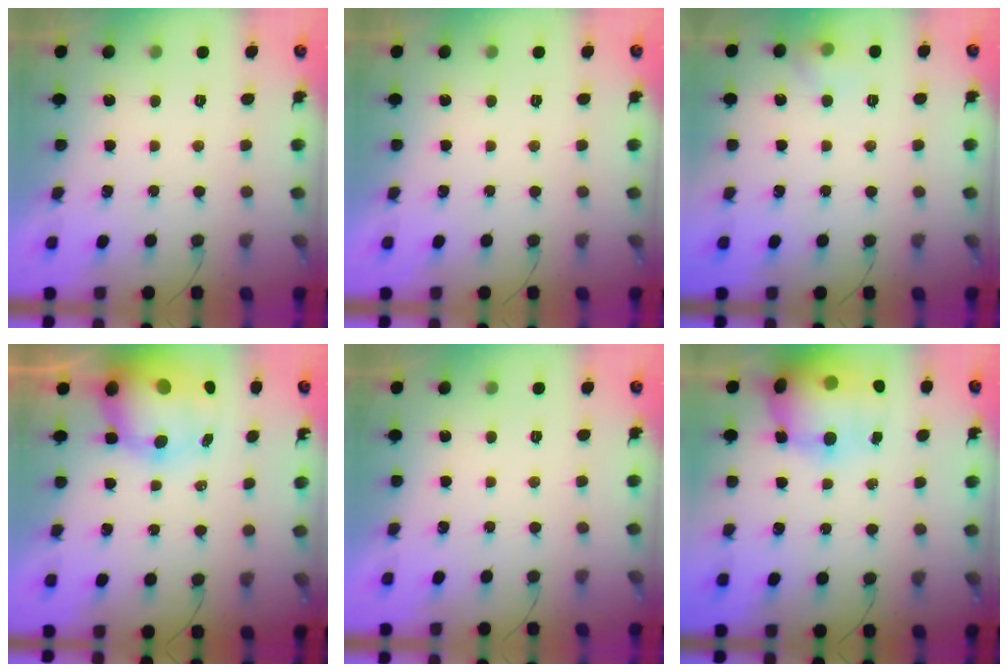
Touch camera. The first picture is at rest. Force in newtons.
{"total": 0.0}
{"total": 5.6, "press": 5.3, "slide": 1.8}
{"total": 12.3, "press": 11.9, "slide": 3.2}
{"total": 0.0}
{"total": 19.6, "press": 17.7, "slide": 8.5}